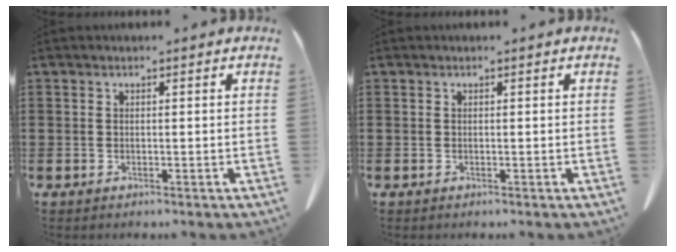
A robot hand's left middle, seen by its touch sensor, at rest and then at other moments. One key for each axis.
{"total": 0.0}